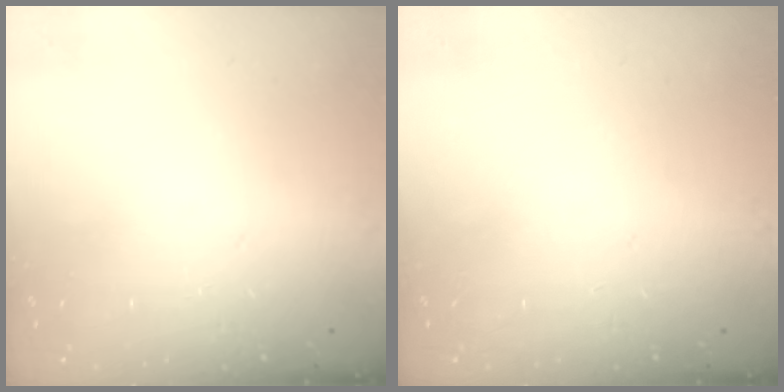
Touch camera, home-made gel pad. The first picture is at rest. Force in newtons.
{"total": 0.0}